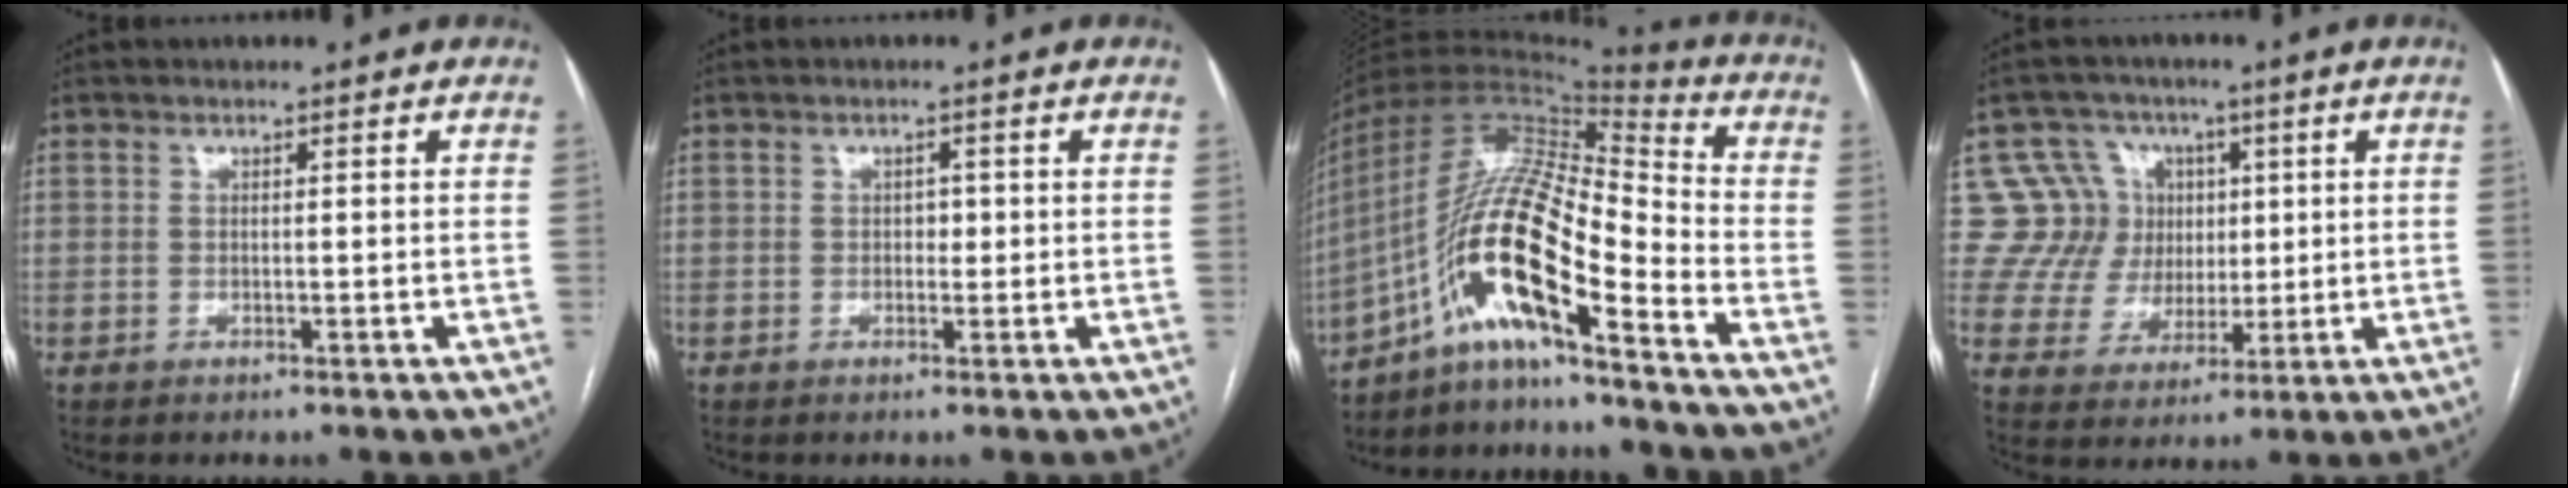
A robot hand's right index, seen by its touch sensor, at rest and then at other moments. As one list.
[{"total": 1.4, "force": [0.1, 1.0, 0.9], "torque": [-0.010, 0.002, 0.001]}, {"total": 15.7, "force": [-8.7, 2.3, 12.9], "torque": [-0.251, 0.021, -0.157]}, {"total": 15.2, "force": [4.3, 14.3, 2.7], "torque": [-0.066, 0.073, 0.098]}]